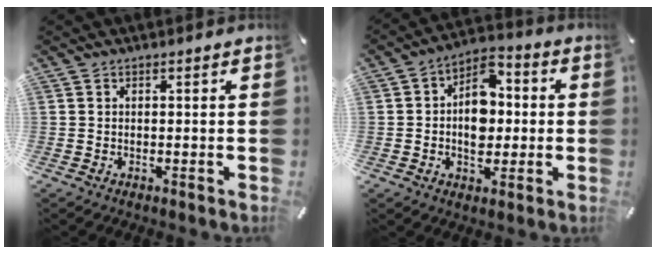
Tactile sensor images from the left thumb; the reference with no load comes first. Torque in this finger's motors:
{"motor_torque": [1.74, 2.67, 0.95, -0.62, 0.10]}